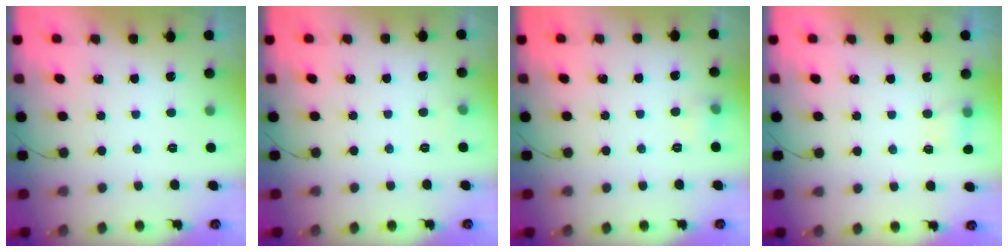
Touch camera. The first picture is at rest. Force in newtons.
{"total": 2.9, "press": 2.6, "slide": 1.2}
{"total": 4.9, "press": 4.7, "slide": 1.4}
{"total": 4.8, "press": 4.5, "slide": 1.4}